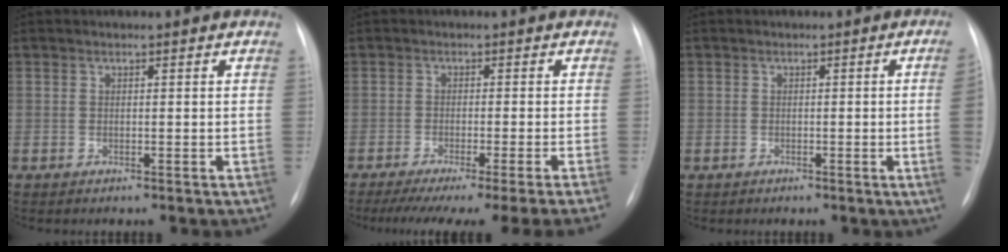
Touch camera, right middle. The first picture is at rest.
{"total": 15.9, "force": [-13.5, -1.7, 8.1], "torque": [-0.087, -0.043, -0.189]}
{"total": 3.2, "force": [-0.4, -0.8, 3.1], "torque": [-0.039, -0.004, -0.005]}